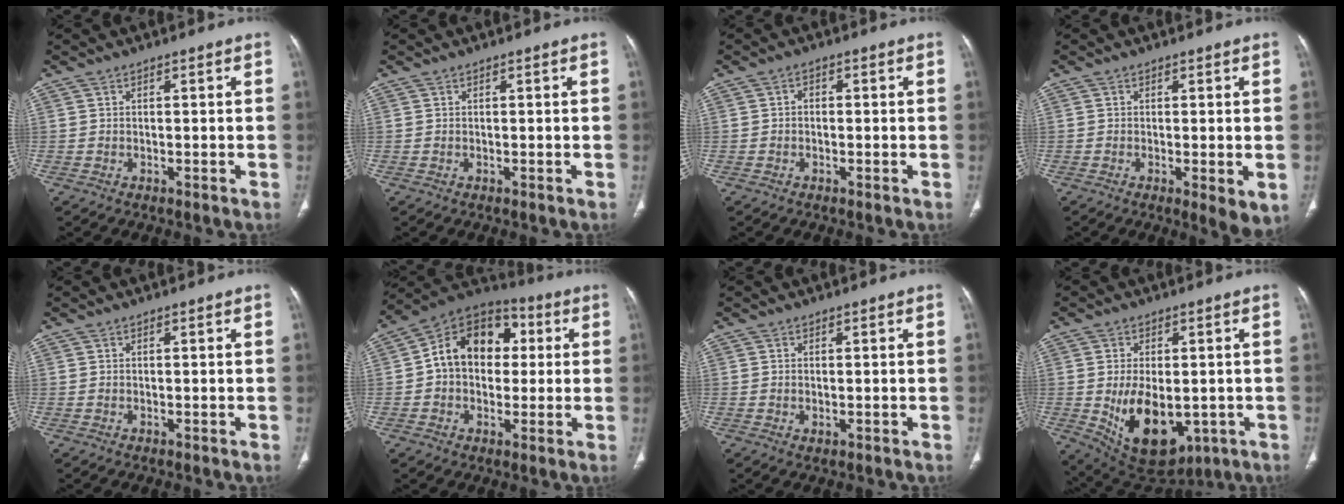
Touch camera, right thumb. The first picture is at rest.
{"total": 0.0}
{"total": 1.4, "force": [-0.1, 1.1, 0.9], "torque": [-0.006, 0.007, -0.006]}
{"total": 4.5, "force": [-0.9, 1.2, 4.2], "torque": [-0.068, -0.017, -0.013]}
{"total": 0.0}
{"total": 15.0, "force": [1.8, 11.1, 9.9], "torque": [-0.118, 0.032, 0.017]}
{"total": 0.7, "force": [-0.2, 0.4, 0.6], "torque": [-0.017, -0.004, 0.000]}
{"total": 14.5, "force": [-2.8, 8.6, 11.3], "torque": [-0.171, -0.012, -0.014]}